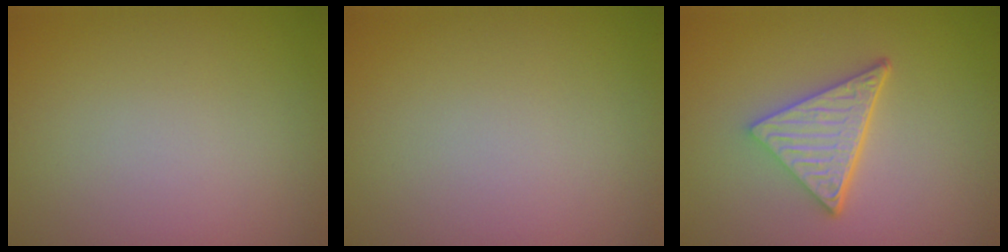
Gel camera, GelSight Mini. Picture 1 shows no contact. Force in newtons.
{"total": 0.0}
{"total": 5.2, "press": 3.7, "slide": 3.7}